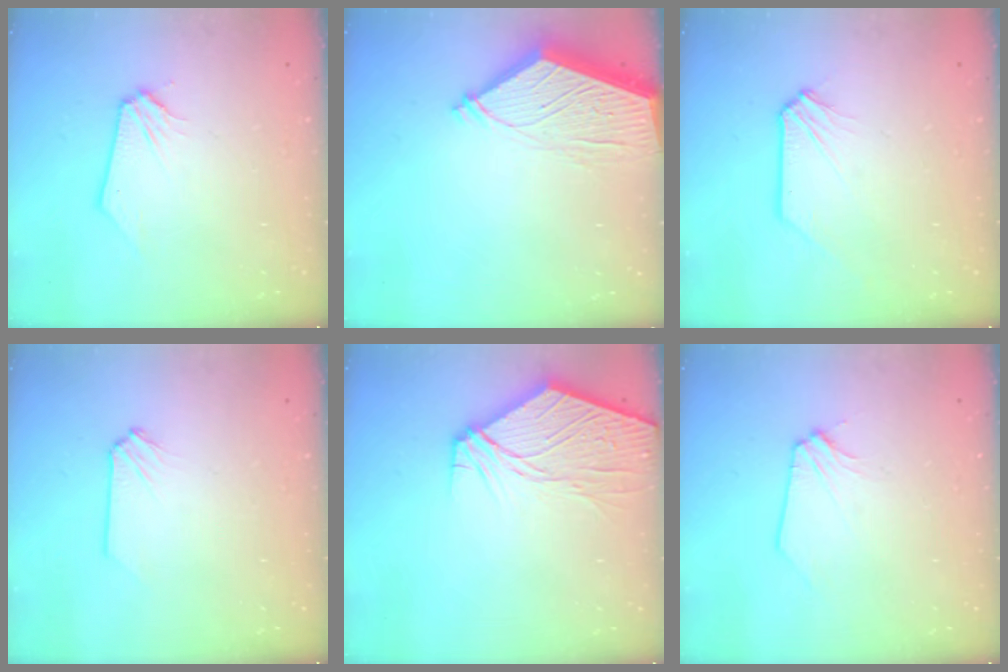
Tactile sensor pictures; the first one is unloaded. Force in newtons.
{"total": 6.6, "press": 6.5, "slide": 0.9}
{"total": 0.5, "press": 0.5, "slide": 0.1}
{"total": 0.0}
{"total": 10.5, "press": 10.4, "slide": 1.9}
{"total": 0.6, "press": 0.6, "slide": 0.1}